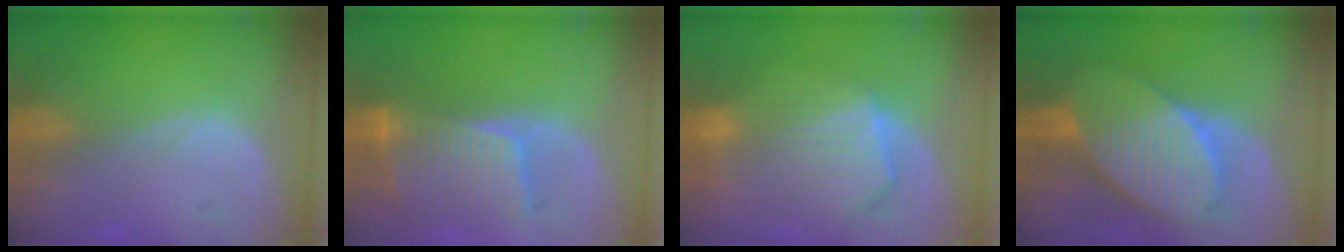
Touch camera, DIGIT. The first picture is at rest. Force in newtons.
{"total": 8.4, "press": 7.7, "slide": 3.3}
{"total": 10.4, "press": 9.1, "slide": 5.1}
{"total": 10.5, "press": 10.5, "slide": 0.6}